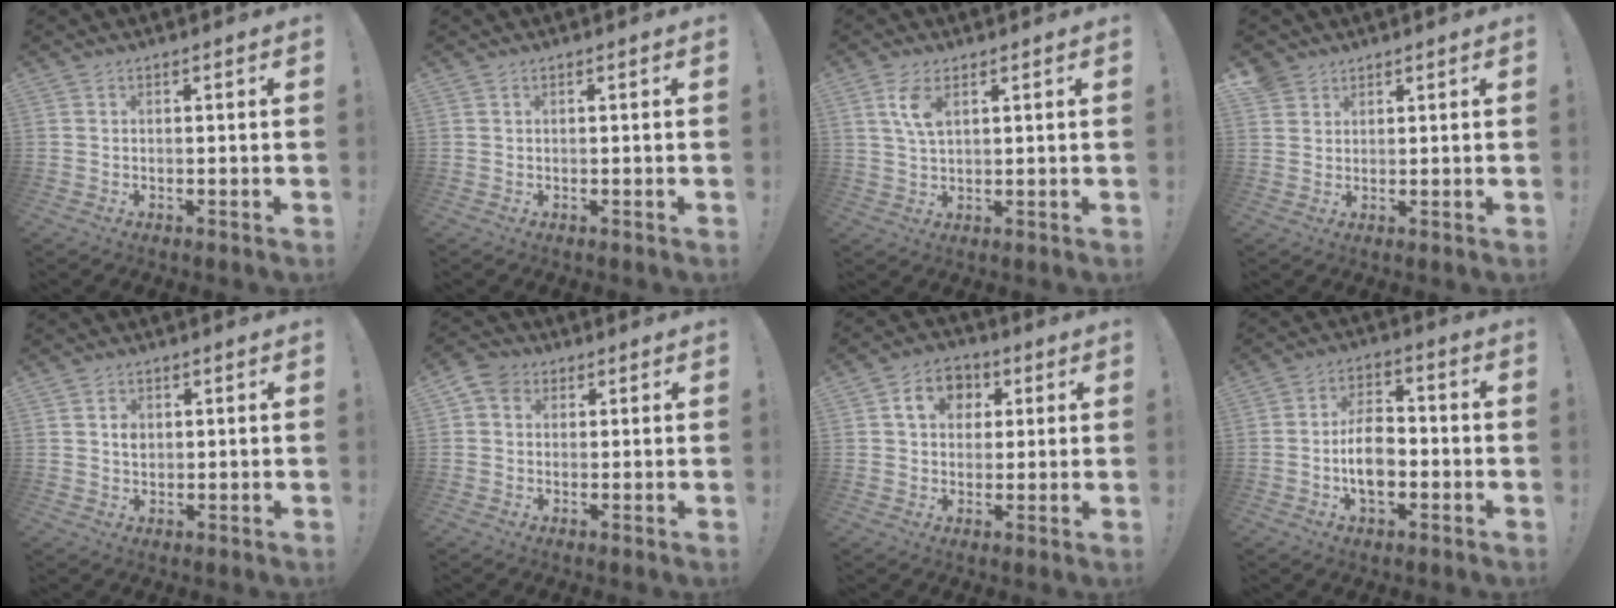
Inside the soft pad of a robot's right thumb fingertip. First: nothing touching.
{"total": 0.0}
{"total": 6.2, "force": [2.7, 2.8, 4.9], "torque": [-0.092, -0.010, 0.046]}
{"total": 3.2, "force": [2.4, 2.1, 0.5], "torque": [-0.004, -0.013, 0.043]}
{"total": 2.7, "force": [0.9, 2.1, 1.3], "torque": [-0.006, -0.007, 0.011]}
{"total": 5.1, "force": [1.8, 4.3, 2.1], "torque": [-0.032, 0.001, 0.034]}
{"total": 9.8, "force": [3.0, 7.9, 5.1], "torque": [-0.068, 0.001, 0.056]}
{"total": 10.4, "force": [-2.5, 6.6, 7.6], "torque": [-0.127, 0.009, -0.045]}